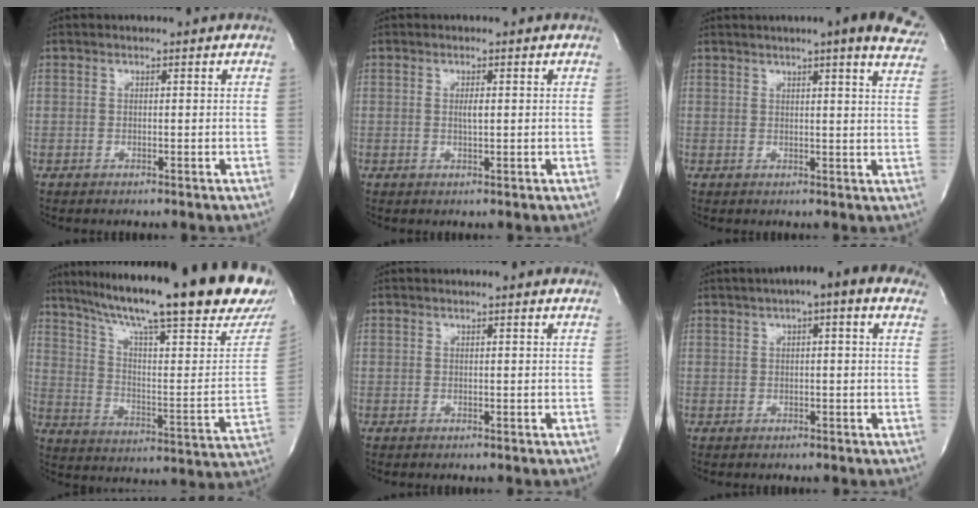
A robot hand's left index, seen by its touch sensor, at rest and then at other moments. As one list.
[{"total": 1.5, "force": [0.1, 0.2, 1.4], "torque": [-0.028, 0.000, 0.003]}, {"total": 12.6, "force": [9.9, 0.8, 7.8], "torque": [-0.095, -0.005, 0.099]}, {"total": 32.9, "force": [24.8, 3.8, 21.2], "torque": [-0.283, -0.044, 0.335]}, {"total": 1.0, "force": [0.7, 0.0, 0.7], "torque": [-0.014, 0.010, 0.009]}, {"total": 8.4, "force": [4.6, 1.7, 6.8], "torque": [-0.094, 0.035, 0.053]}]